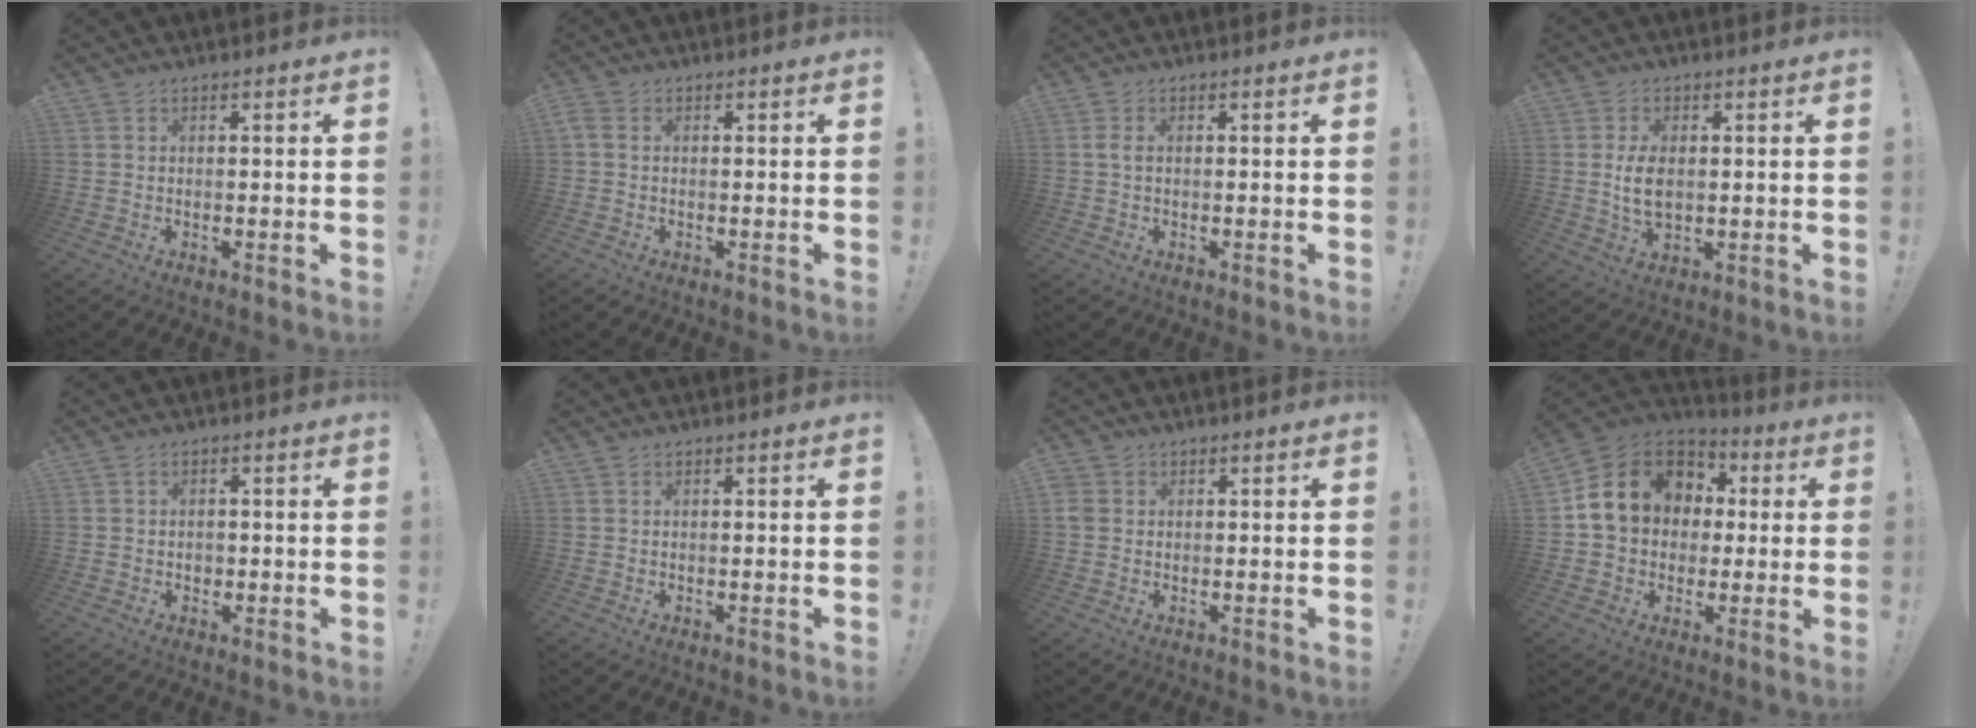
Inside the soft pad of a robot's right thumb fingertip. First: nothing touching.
{"total": 1.4, "force": [0.1, 1.0, 1.0], "torque": [-0.022, 0.003, 0.004]}
{"total": 1.6, "force": [0.0, 0.6, 1.5], "torque": [-0.031, 0.005, 0.000]}
{"total": 7.2, "force": [0.4, 4.7, 5.5], "torque": [-0.088, -0.007, 0.003]}
{"total": 1.6, "force": [-0.3, 1.4, 0.7], "torque": [-0.004, -0.001, -0.007]}
{"total": 0.0}
{"total": 2.9, "force": [0.2, 2.5, 1.4], "torque": [-0.033, 0.006, 0.005]}
{"total": 16.7, "force": [3.8, 13.5, 9.1], "torque": [-0.145, 0.002, 0.083]}